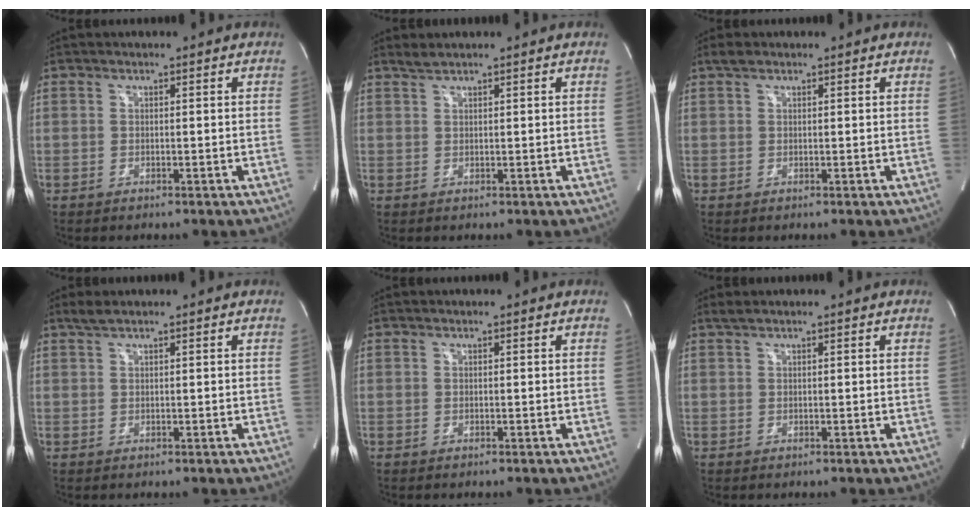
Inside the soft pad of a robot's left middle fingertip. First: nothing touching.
{"total": 1.2, "force": [1.1, -0.2, 0.4], "torque": [-0.011, 0.006, 0.027]}
{"total": 1.2, "force": [0.9, 0.5, 0.6], "torque": [-0.015, 0.013, 0.018]}
{"total": 1.5, "force": [1.2, 0.0, 0.9], "torque": [-0.025, 0.011, 0.027]}
{"total": 0.0}
{"total": 0.9, "force": [0.7, -0.1, 0.5], "torque": [-0.017, 0.012, 0.020]}